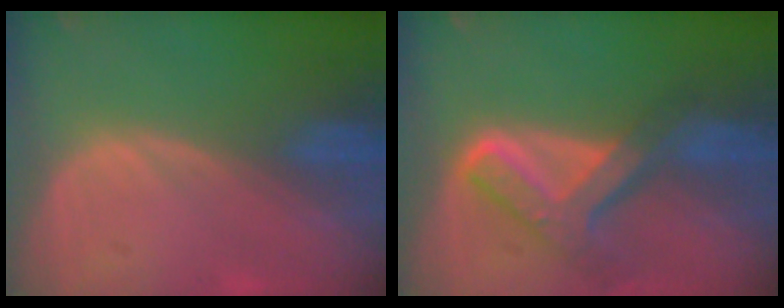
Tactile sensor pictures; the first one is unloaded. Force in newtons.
{"total": 8.0, "press": 6.8, "slide": 4.3}